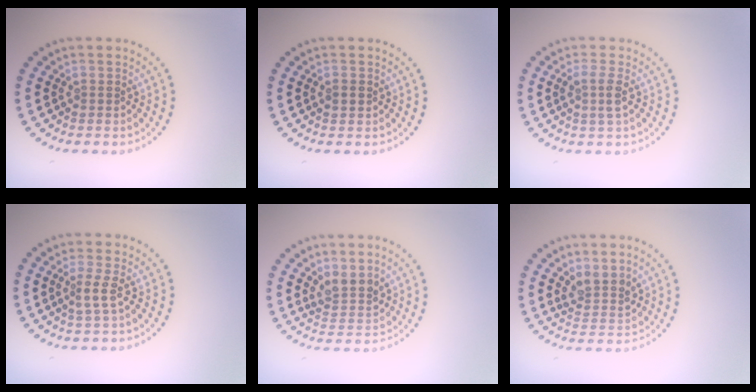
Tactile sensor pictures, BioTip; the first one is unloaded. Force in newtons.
{"total": 0.7, "press": 0.7, "slide": 0.1}
{"total": 1.7, "press": 1.4, "slide": 0.8}
{"total": 1.7, "press": 1.2, "slide": 1.1}
{"total": 2.2, "press": 1.9, "slide": 1.2}
{"total": 2.4, "press": 1.9, "slide": 1.5}